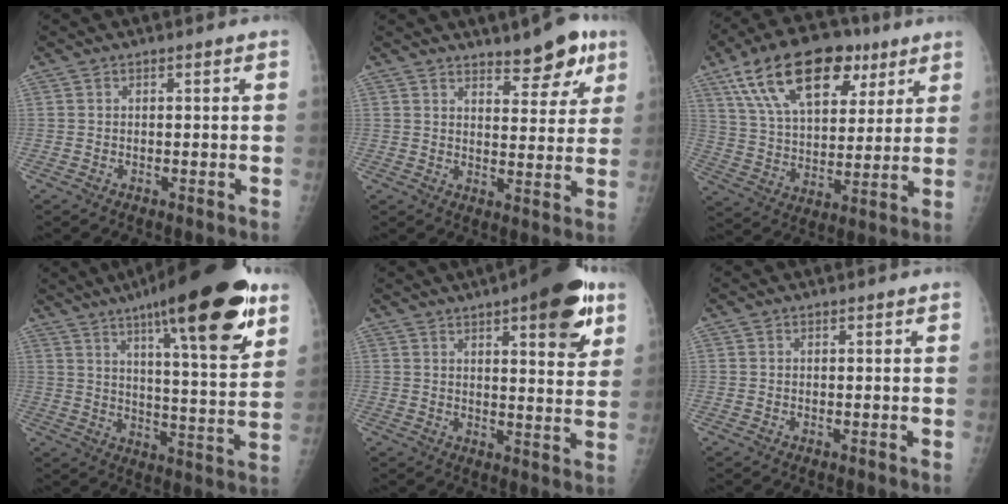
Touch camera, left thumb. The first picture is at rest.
{"total": 8.3, "force": [5.8, 2.9, 5.2], "torque": [-0.041, -0.036, 0.081]}
{"total": 21.7, "force": [11.5, 11.8, 14.1], "torque": [-0.216, -0.012, 0.200]}
{"total": 23.8, "force": [13.8, 4.9, 18.8], "torque": [-0.261, -0.049, 0.204]}
{"total": 14.8, "force": [7.8, 4.4, 11.8], "torque": [-0.125, -0.030, 0.100]}
{"total": 0.0}